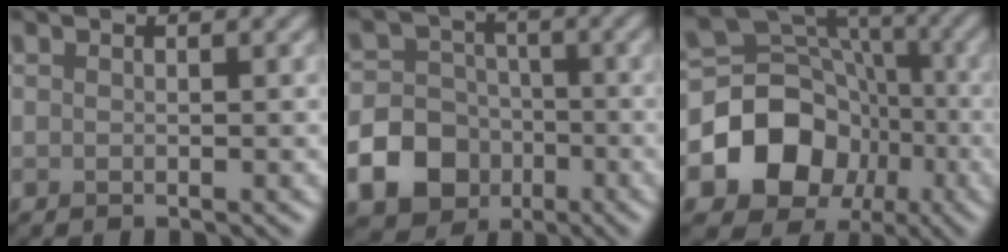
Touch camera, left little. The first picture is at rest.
{"total": 11.2, "force": [-4.4, 9.8, 3.1], "torque": [-0.065, -0.028, -0.099]}
{"total": 10.6, "force": [-3.1, 8.9, 5.0], "torque": [-0.088, 0.005, -0.066]}